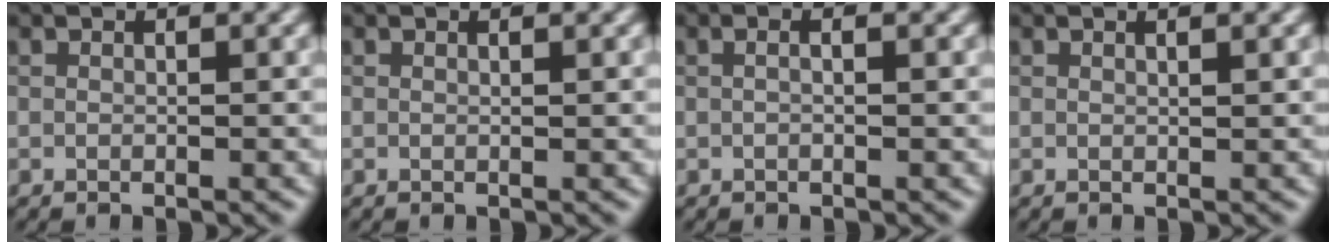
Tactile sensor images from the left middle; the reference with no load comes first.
{"total": 0.5, "force": [0.1, 0.2, 0.5], "torque": [0.000, 0.001, -0.002]}
{"total": 1.2, "force": [-0.1, 0.4, 1.1], "torque": [-0.006, 0.000, -0.013]}
{"total": 1.0, "force": [0.3, 0.3, 0.9], "torque": [-0.006, 0.005, -0.001]}